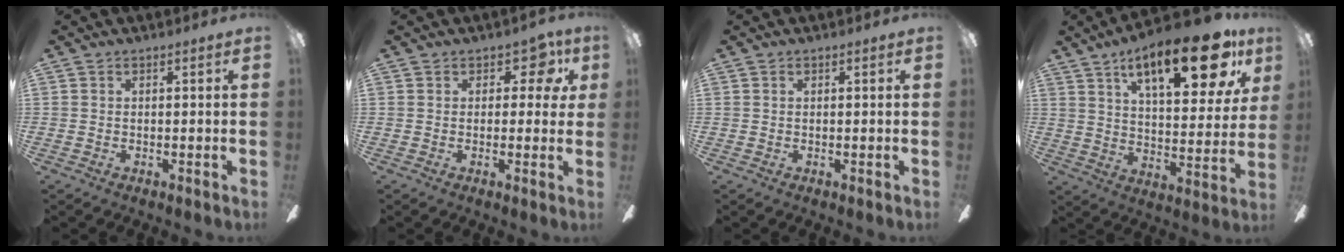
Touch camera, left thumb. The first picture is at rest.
{"total": 5.6, "force": [2.4, 3.8, 3.3], "torque": [-0.033, -0.007, 0.036]}
{"total": 0.0}
{"total": 22.9, "force": [13.3, 8.3, 16.7], "torque": [-0.239, -0.065, 0.208]}